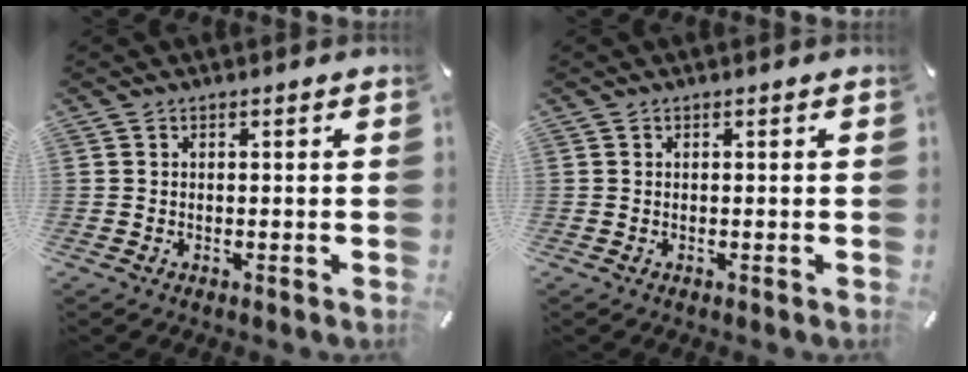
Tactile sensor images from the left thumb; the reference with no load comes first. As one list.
[{"total": 0.0}]